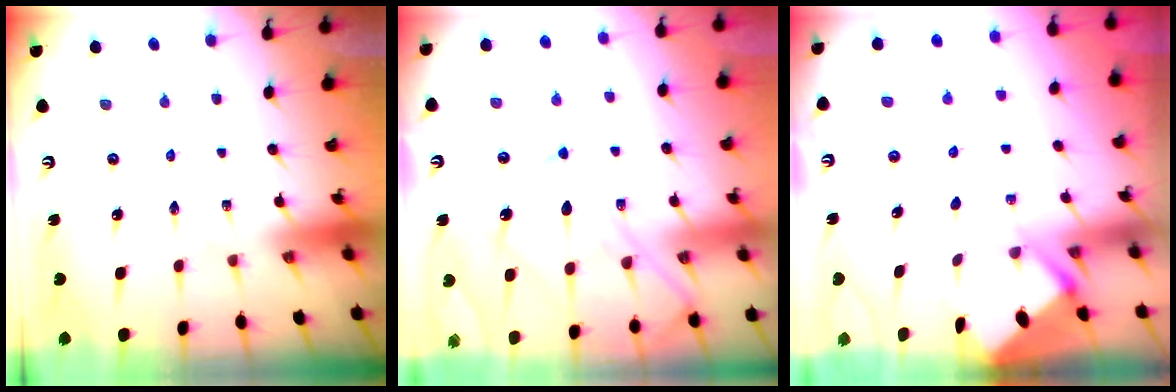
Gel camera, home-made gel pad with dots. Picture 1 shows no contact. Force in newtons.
{"total": 12.5, "press": 12.5, "slide": 1.0}
{"total": 2.6, "press": 2.6, "slide": 0.4}